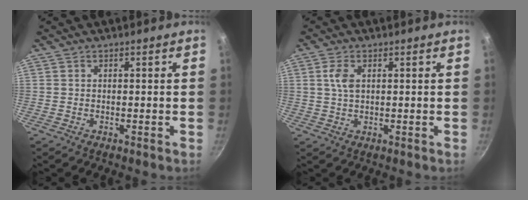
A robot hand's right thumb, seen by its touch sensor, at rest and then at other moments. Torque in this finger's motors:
{"motor_torque": [-0.33, 1.04, 0.76, 0.49, 0.09]}